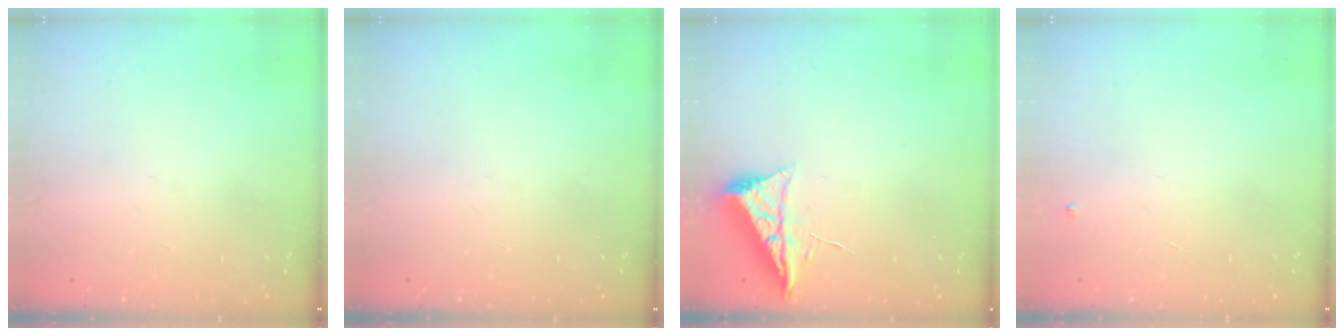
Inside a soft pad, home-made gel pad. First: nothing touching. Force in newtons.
{"total": 0.0}
{"total": 6.5, "press": 6.5, "slide": 0.8}
{"total": 3.0, "press": 2.9, "slide": 0.4}